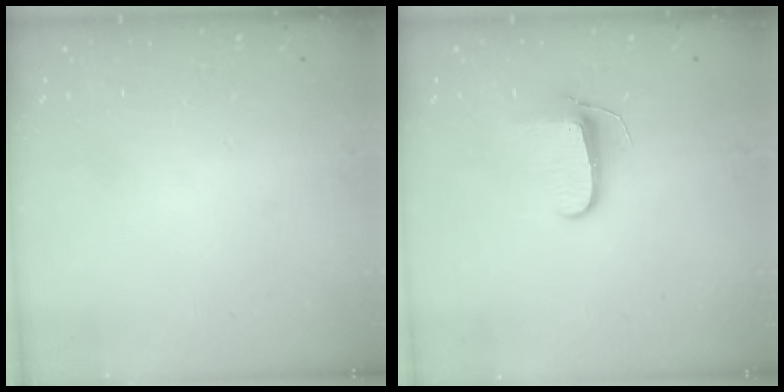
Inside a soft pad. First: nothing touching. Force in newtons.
{"total": 7.8, "press": 7.7, "slide": 1.1}